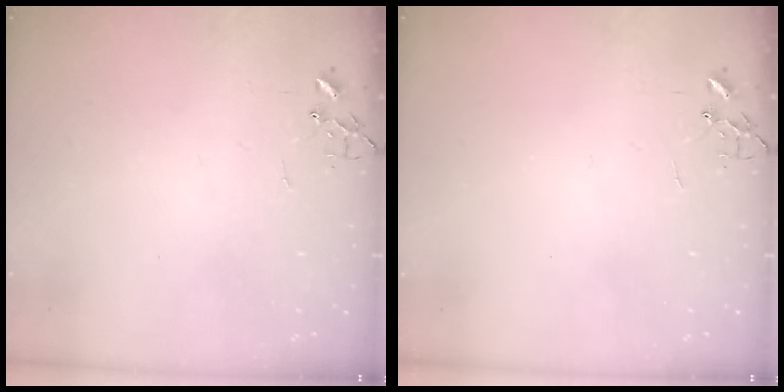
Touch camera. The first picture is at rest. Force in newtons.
{"total": 0.0}